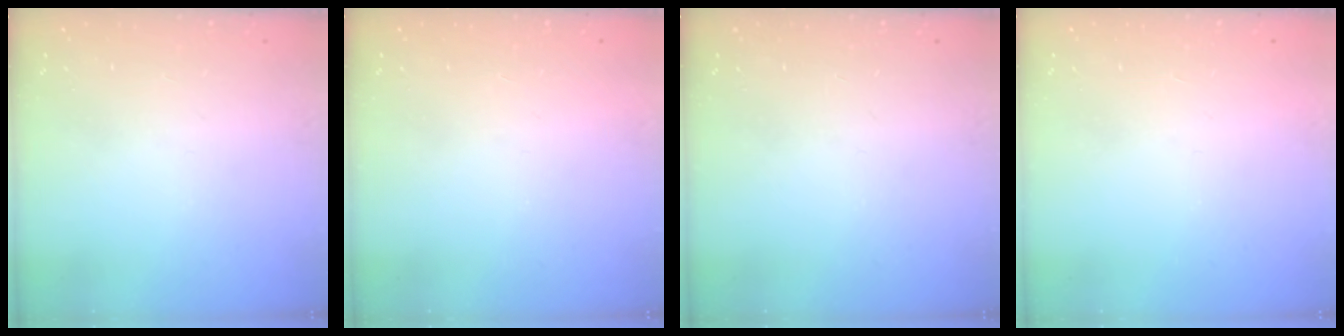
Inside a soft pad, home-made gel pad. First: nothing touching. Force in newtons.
{"total": 1.6, "press": 1.5, "slide": 0.1}
{"total": 0.0}
{"total": 1.5, "press": 1.5, "slide": 0.1}